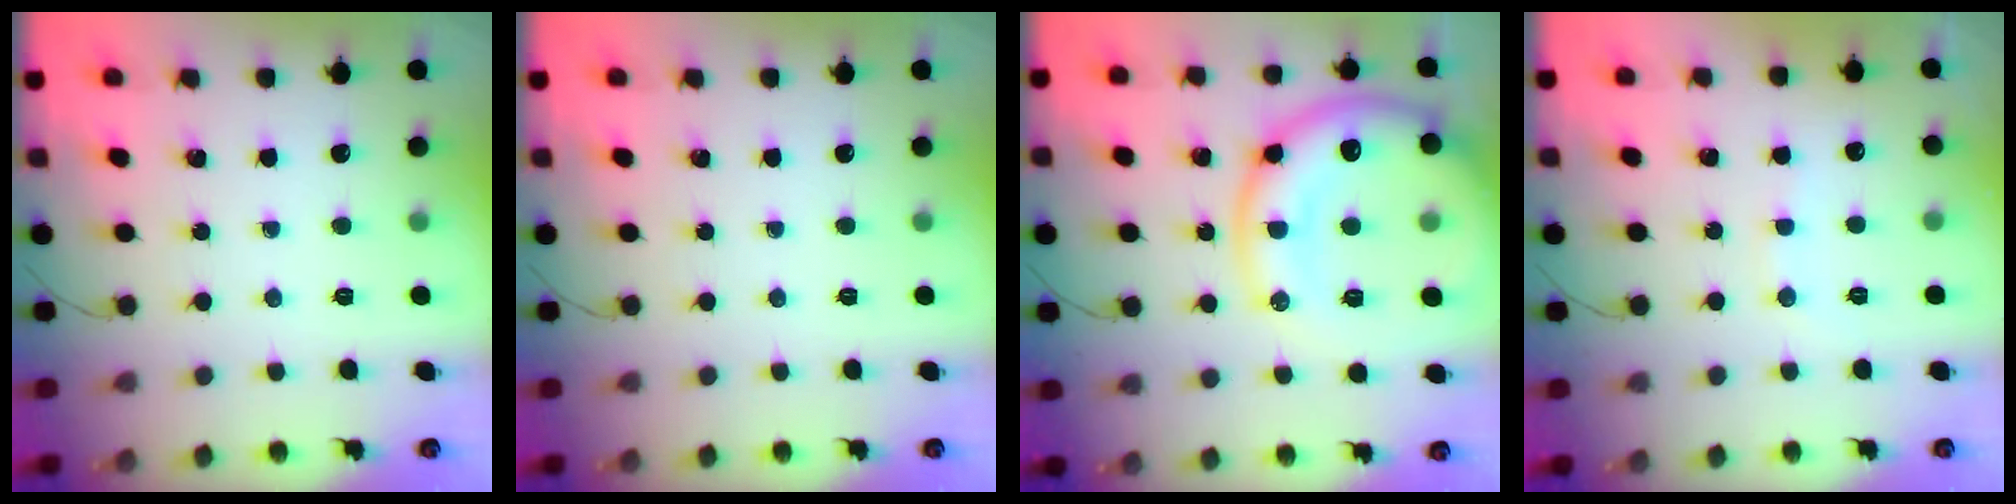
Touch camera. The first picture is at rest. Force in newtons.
{"total": 0.0}
{"total": 23.6, "press": 23.5, "slide": 2.8}
{"total": 6.8, "press": 6.7, "slide": 1.2}